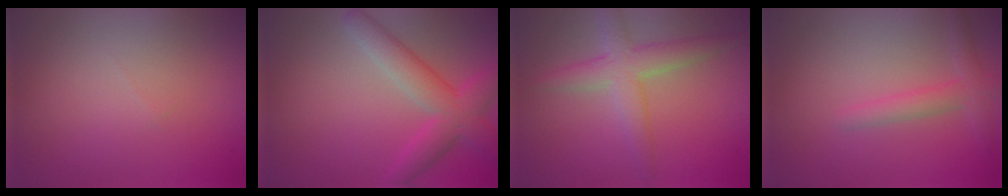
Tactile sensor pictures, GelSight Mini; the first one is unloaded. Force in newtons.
{"total": 5.1, "press": 5.1, "slide": 0.2}
{"total": 4.1, "press": 4.1, "slide": 0.1}
{"total": 2.3, "press": 2.3, "slide": 0.2}